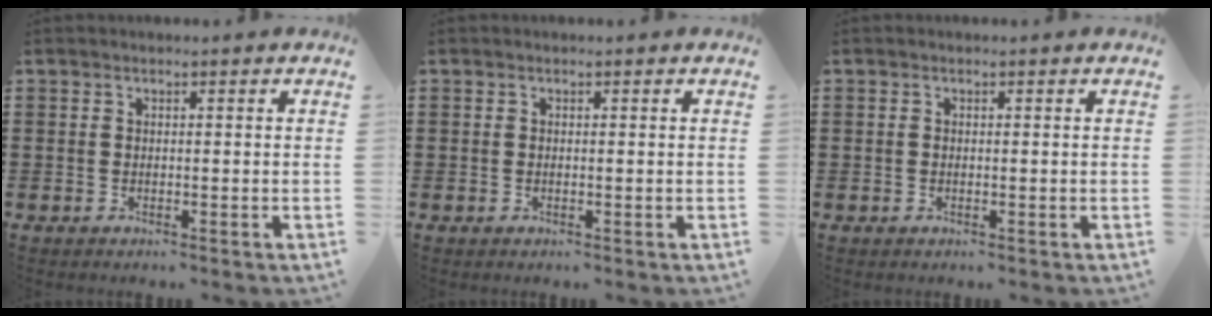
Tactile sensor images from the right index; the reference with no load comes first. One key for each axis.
{"total": 0.0}
{"total": 0.0}